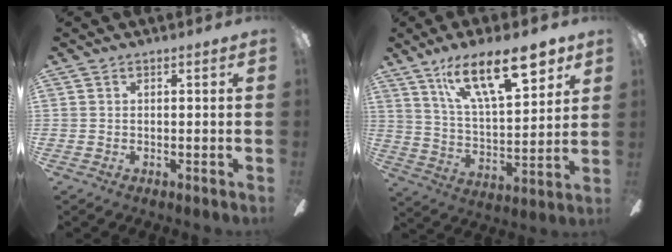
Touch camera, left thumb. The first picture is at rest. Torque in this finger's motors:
{"motor_torque": [1.77, 1.75, 0.62, -0.72, 0.10]}